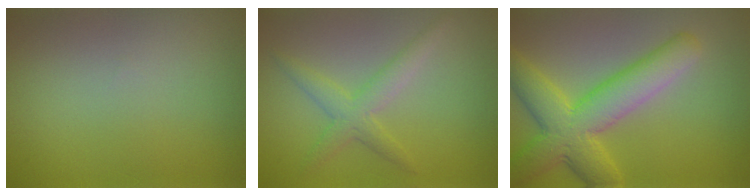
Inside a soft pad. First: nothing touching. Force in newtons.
{"total": 2.8, "press": 2.8, "slide": 0.1}
{"total": 7.5, "press": 7.5, "slide": 0.2}